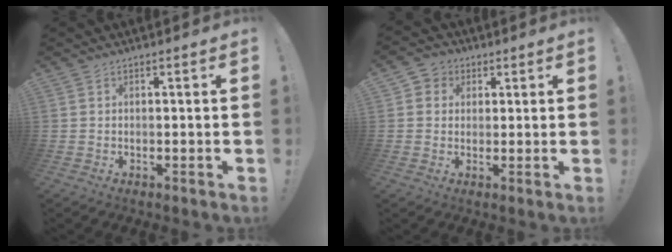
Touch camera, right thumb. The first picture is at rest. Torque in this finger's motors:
{"motor_torque": [-0.16, 0.10, -0.22, 0.30, 0.13]}